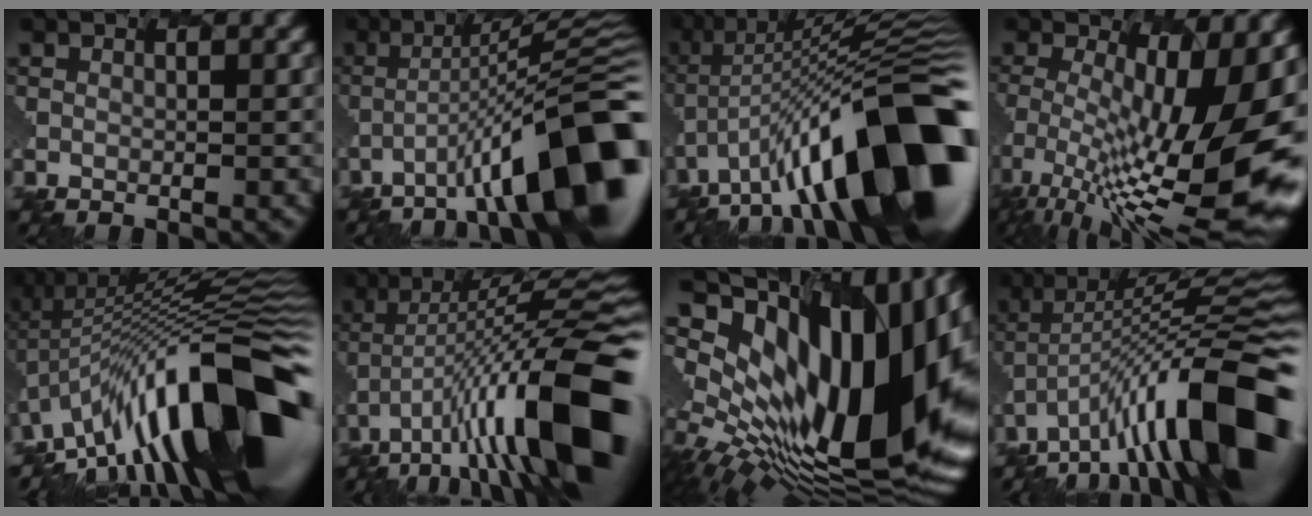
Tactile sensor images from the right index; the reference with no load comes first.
{"total": 12.1, "force": [-6.2, 2.2, 10.1], "torque": [-0.154, 0.016, -0.100]}
{"total": 15.7, "force": [-6.5, 5.3, 13.3], "torque": [-0.193, 0.037, -0.123]}
{"total": 14.6, "force": [-2.6, 4.5, 13.6], "torque": [-0.215, -0.014, -0.043]}
{"total": 14.7, "force": [-5.1, 4.4, 13.0], "torque": [-0.158, 0.055, -0.120]}
{"total": 14.6, "force": [-6.2, 3.9, 12.6], "torque": [-0.194, 0.021, -0.110]}
{"total": 18.3, "force": [3.1, 9.9, 15.1], "torque": [-0.266, -0.005, 0.051]}
{"total": 13.6, "force": [-6.4, 3.6, 11.5], "torque": [-0.187, 0.029, -0.112]}